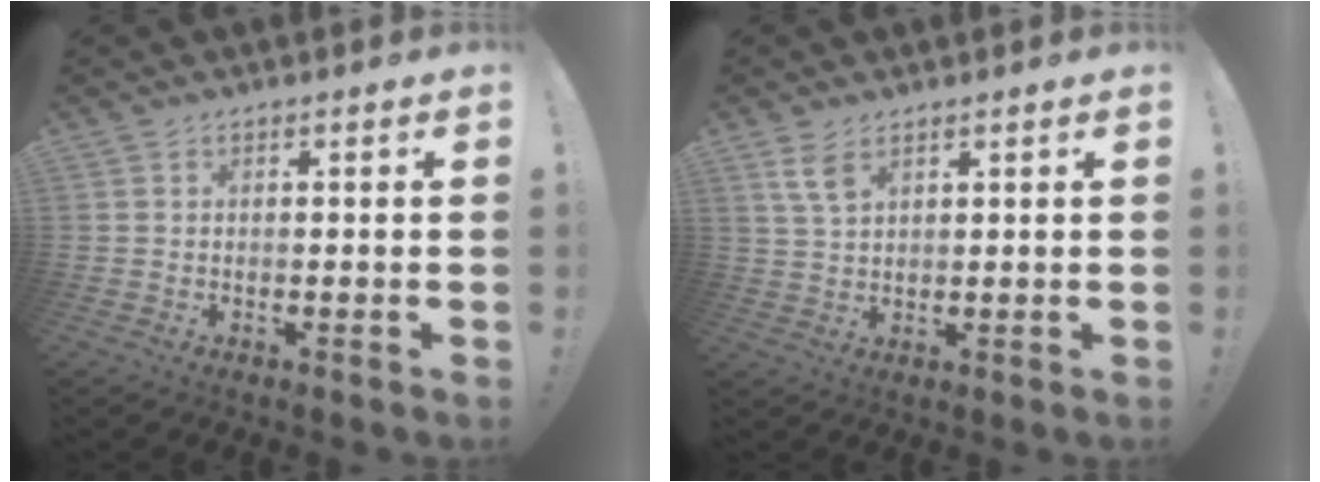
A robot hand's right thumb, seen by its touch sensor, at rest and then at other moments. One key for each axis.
{"total": 5.3, "fx": 3.1, "fy": 2.4, "fz": 3.6, "tx": -0.059, "ty": -0.012, "tz": 0.059}